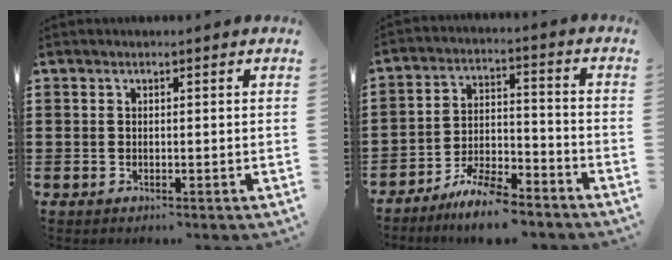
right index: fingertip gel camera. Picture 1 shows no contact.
{"total": 7.6, "force": [-7.1, 0.9, 2.6], "torque": [-0.049, 0.013, -0.134]}